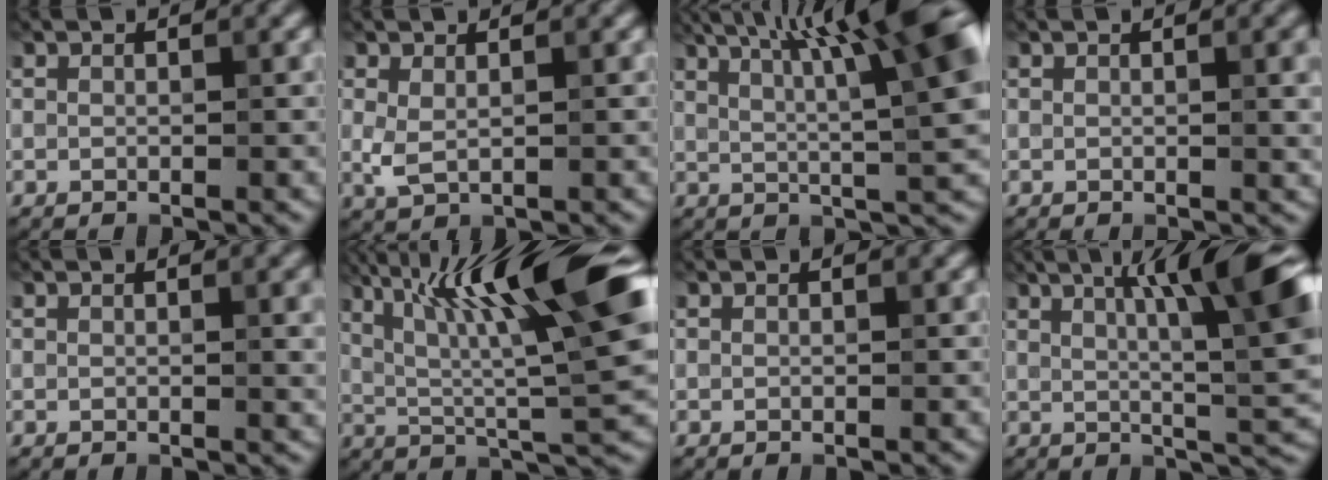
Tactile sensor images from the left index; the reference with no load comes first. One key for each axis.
{"total": 1.8, "fx": 0.4, "fy": 0.9, "fz": 1.5, "tx": -0.037, "ty": -0.002, "tz": 0.011}
{"total": 11.6, "fx": 4.8, "fy": 1.9, "fz": 10.4, "tx": -0.138, "ty": 0.023, "tz": 0.076}
{"total": 2.8, "fx": 0.5, "fy": 0.9, "fz": 2.6, "tx": -0.025, "ty": 0.004, "tz": 0.005}
{"total": 2.1, "fx": 0.4, "fy": 0.6, "fz": 2.0, "tx": -0.018, "ty": 0.003, "tz": 0.002}
{"total": 13.7, "fx": 5.1, "fy": 2.2, "fz": 12.5, "tx": -0.210, "ty": 0.014, "tz": 0.090}
{"total": 0.0}
{"total": 11.1, "fx": 3.6, "fy": 1.9, "fz": 10.3, "tx": -0.137, "ty": 0.018, "tz": 0.056}